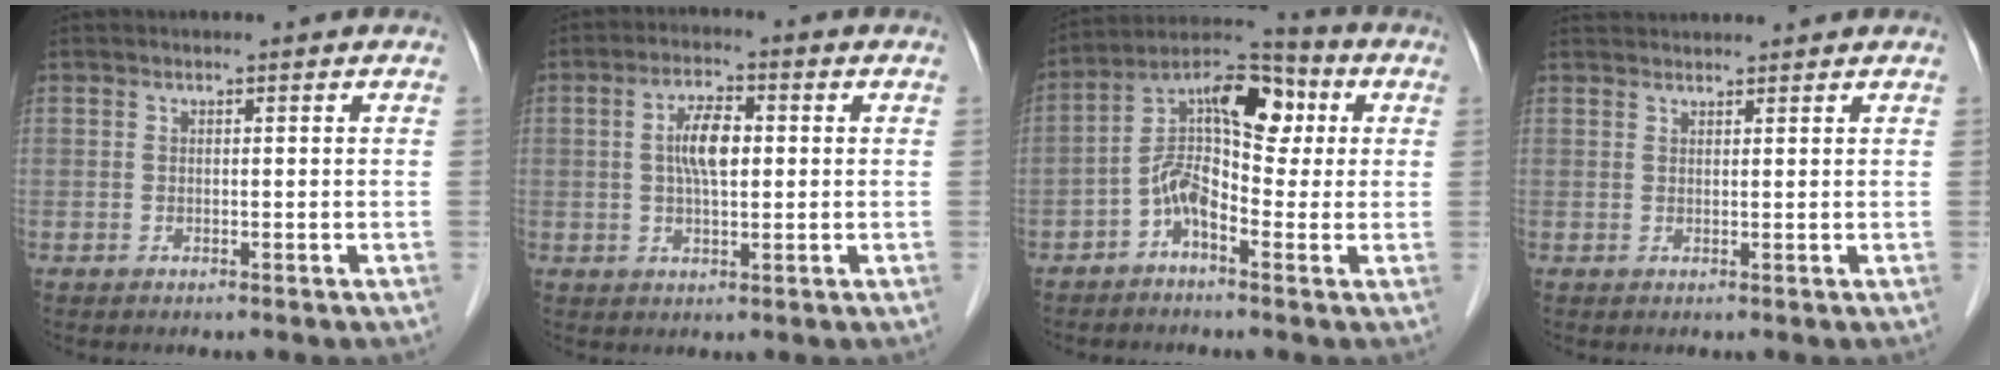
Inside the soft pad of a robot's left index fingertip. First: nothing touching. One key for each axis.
{"total": 5.4, "fx": 0.8, "fy": 1.9, "fz": 5.0, "tx": -0.104, "ty": 0.010, "tz": 0.010}
{"total": 10.7, "fx": 0.3, "fy": 4.8, "fz": 9.5, "tx": -0.181, "ty": 0.052, "tz": -0.006}
{"total": 3.9, "fx": 3.8, "fy": 0.3, "fz": 0.6, "tx": -0.011, "ty": 0.036, "tz": 0.061}